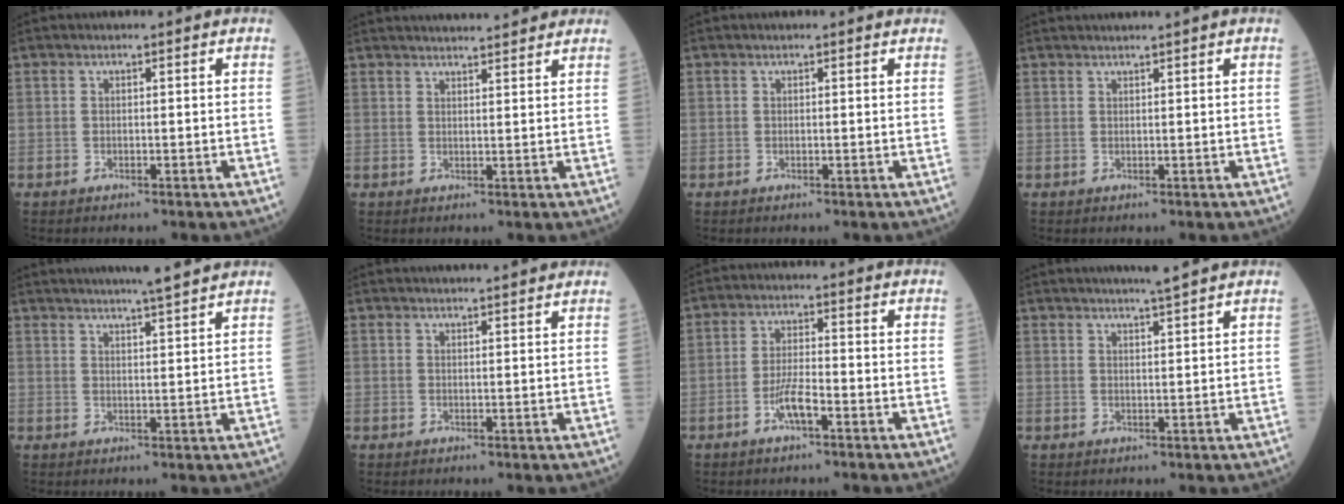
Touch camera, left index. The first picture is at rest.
{"total": 11.1, "force": [10.2, 1.3, 4.1], "torque": [-0.055, 0.025, 0.127]}
{"total": 1.1, "force": [1.1, 0.2, 0.2], "torque": [-0.007, 0.010, 0.007]}
{"total": 2.8, "force": [2.4, -0.9, 1.2], "torque": [-0.009, 0.016, 0.042]}
{"total": 10.0, "force": [9.0, -0.7, 4.2], "torque": [-0.069, 0.006, 0.119]}
{"total": 9.8, "force": [9.0, 0.6, 3.9], "torque": [-0.053, 0.028, 0.104]}
{"total": 4.3, "force": [-2.2, 0.7, 3.6], "torque": [-0.074, 0.001, -0.044]}
{"total": 4.7, "force": [4.1, -0.8, 2.1], "torque": [-0.034, 0.004, 0.059]}